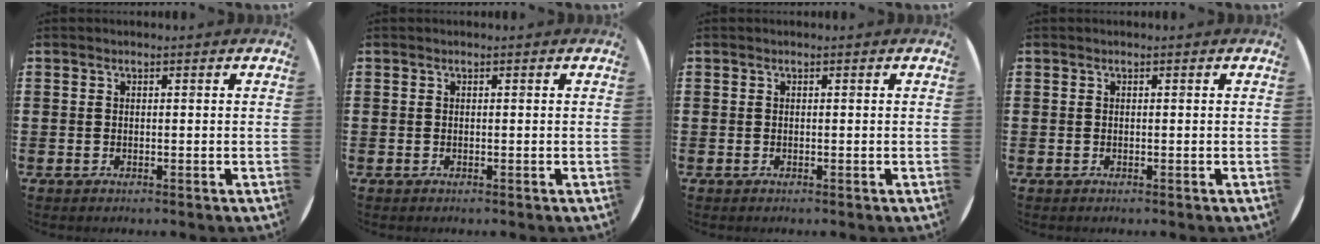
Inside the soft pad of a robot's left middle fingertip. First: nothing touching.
{"total": 0.0}
{"total": 0.0}
{"total": 0.0}